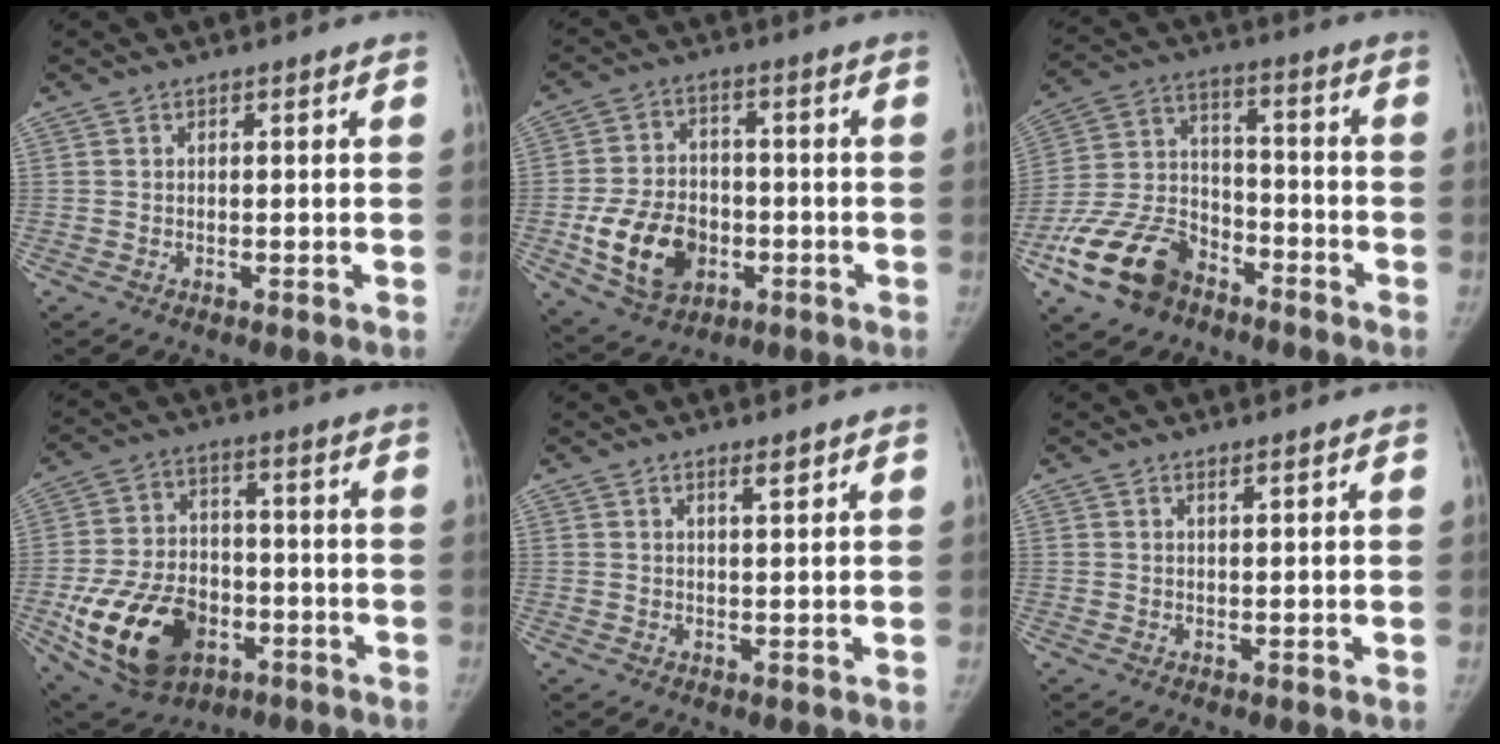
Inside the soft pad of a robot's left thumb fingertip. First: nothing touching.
{"total": 13.5, "force": [-3.6, 10.0, 8.4], "torque": [-0.122, 0.010, -0.053]}
{"total": 16.0, "force": [-9.7, 10.3, 7.5], "torque": [-0.126, 0.062, -0.182]}
{"total": 19.0, "force": [-6.7, 13.1, 12.1], "torque": [-0.196, 0.017, -0.101]}
{"total": 1.7, "force": [1.2, 0.3, 1.1], "torque": [-0.015, -0.009, 0.021]}
{"total": 0.6, "force": [0.5, 0.0, 0.4], "torque": [-0.007, -0.004, 0.011]}